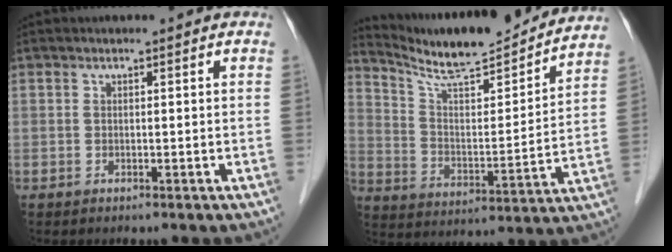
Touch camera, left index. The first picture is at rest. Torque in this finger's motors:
{"motor_torque": [0.21, -0.12, 0.16, 0.03]}